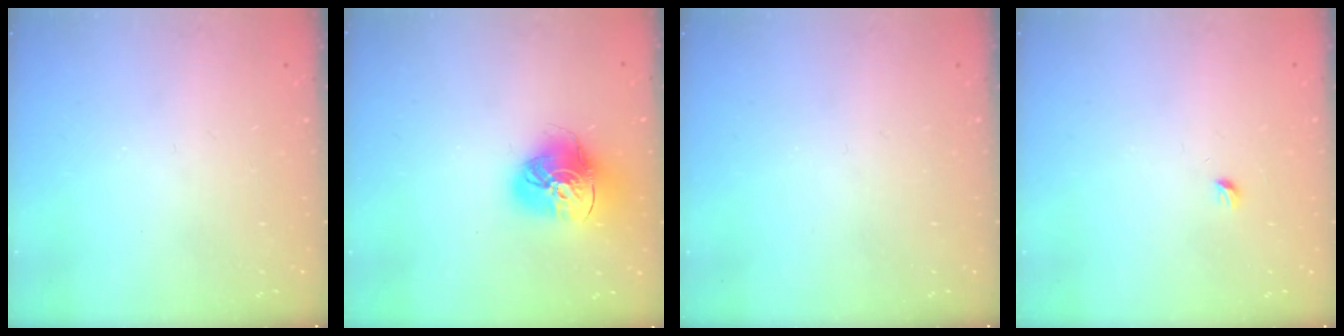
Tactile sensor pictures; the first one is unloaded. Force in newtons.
{"total": 15.6, "press": 15.5, "slide": 1.7}
{"total": 0.0}
{"total": 2.9, "press": 2.9, "slide": 0.4}